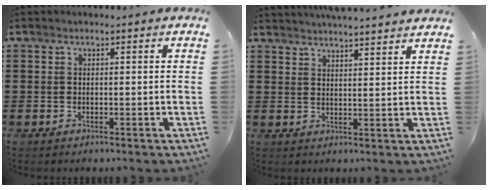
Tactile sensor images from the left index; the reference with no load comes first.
{"total": 3.5, "force": [3.4, -0.5, 0.0], "torque": [-0.011, -0.015, 0.062]}